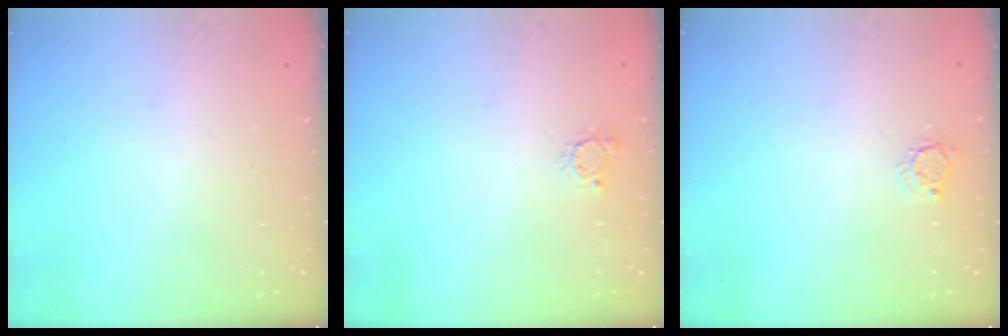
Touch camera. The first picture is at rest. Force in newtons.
{"total": 2.2, "press": 2.2, "slide": 0.4}
{"total": 3.5, "press": 3.5, "slide": 0.3}